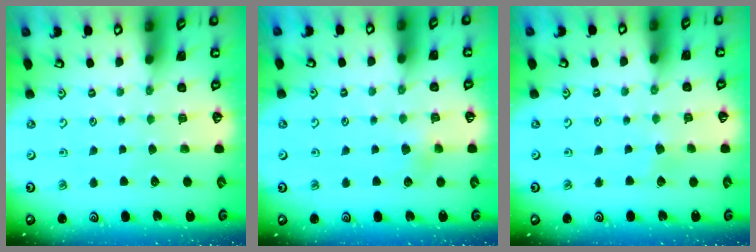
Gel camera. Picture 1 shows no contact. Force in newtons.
{"total": 2.4, "press": 2.4, "slide": 0.4}
{"total": 2.9, "press": 2.9, "slide": 0.3}